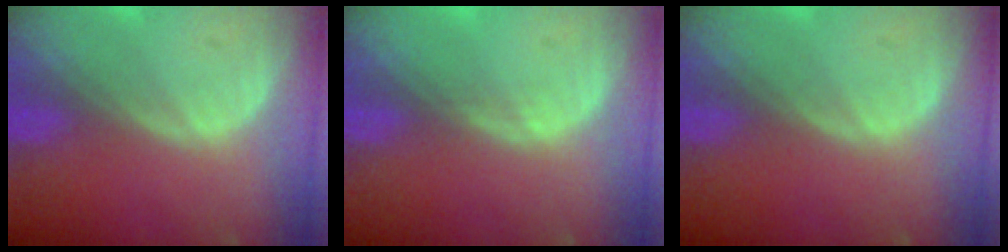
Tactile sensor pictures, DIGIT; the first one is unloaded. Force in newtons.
{"total": 0.8, "press": 0.6, "slide": 0.5}
{"total": 0.0}